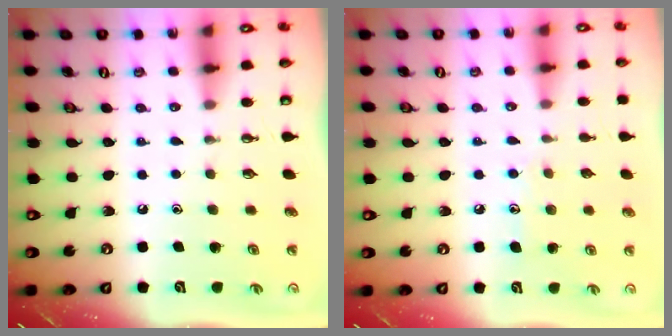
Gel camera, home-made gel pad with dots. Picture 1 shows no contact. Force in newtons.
{"total": 6.7, "press": 6.7, "slide": 0.6}